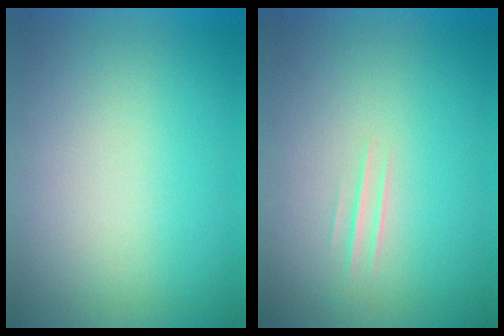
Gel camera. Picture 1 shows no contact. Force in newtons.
{"total": 1.0}